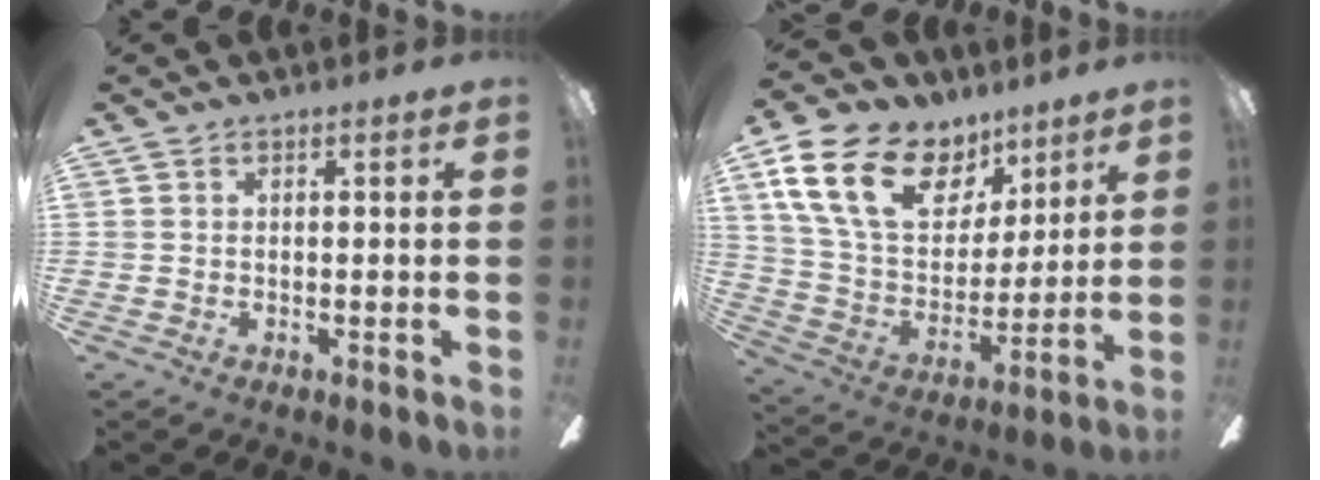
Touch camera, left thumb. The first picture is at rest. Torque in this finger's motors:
{"motor_torque": [0.37, 0.49, 1.30, -1.47, 0.38]}